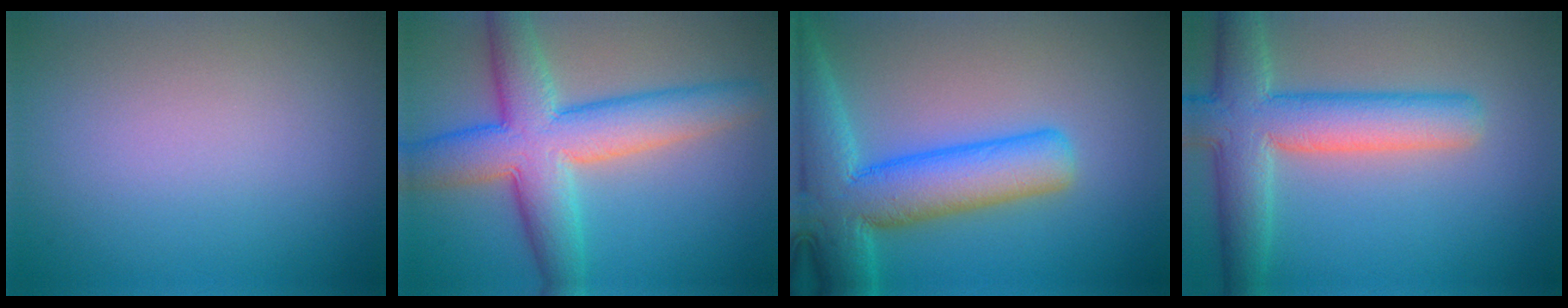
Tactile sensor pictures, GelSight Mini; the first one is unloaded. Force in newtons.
{"total": 8.9, "press": 8.9, "slide": 0.3}
{"total": 9.7, "press": 9.7, "slide": 0.6}
{"total": 7.6, "press": 7.6, "slide": 0.4}